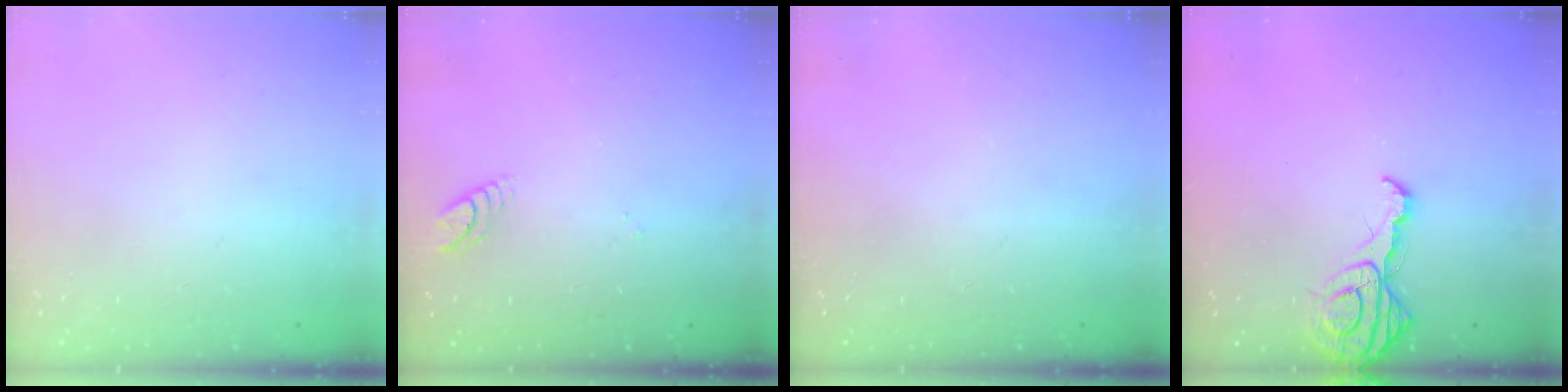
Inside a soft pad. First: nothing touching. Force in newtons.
{"total": 4.0, "press": 4.0, "slide": 0.2}
{"total": 0.0}
{"total": 11.3, "press": 11.2, "slide": 1.3}